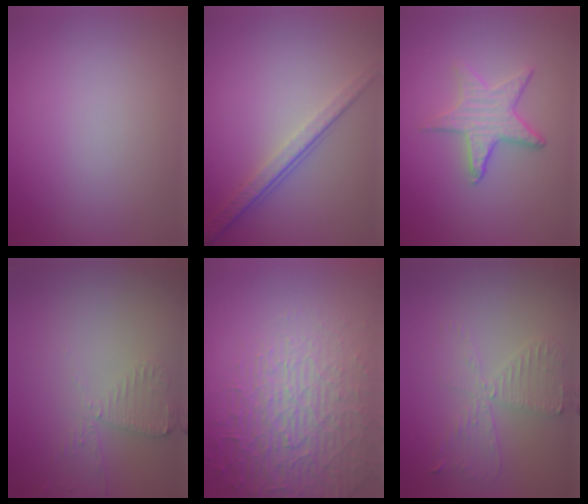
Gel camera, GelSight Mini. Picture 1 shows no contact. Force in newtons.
{"total": 4.1, "press": 2.8, "slide": 2.9}
{"total": 3.2, "press": 3.0, "slide": 1.2}
{"total": 2.0, "press": 2.0, "slide": 0.3}
{"total": 7.2, "press": 5.3, "slide": 4.8}
{"total": 3.3, "press": 2.8, "slide": 1.7}